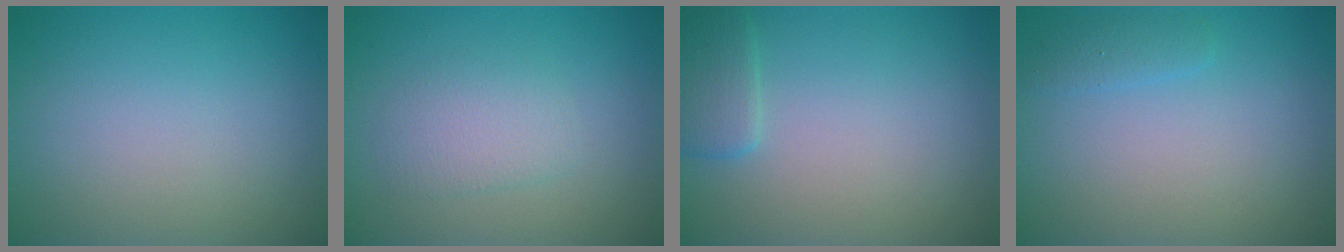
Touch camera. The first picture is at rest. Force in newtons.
{"total": 2.3, "press": 2.3, "slide": 0.1}
{"total": 1.9, "press": 1.9, "slide": 0.2}
{"total": 1.1, "press": 1.1, "slide": 0.1}